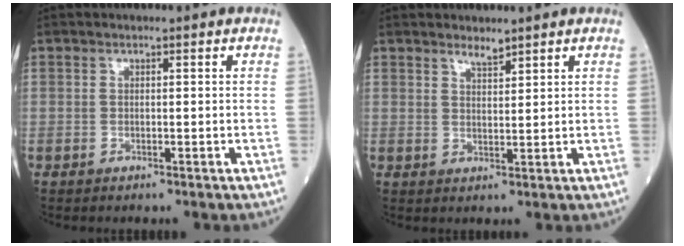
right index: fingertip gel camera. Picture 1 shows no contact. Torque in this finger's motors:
{"motor_torque": [0.01, 0.45, 0.11, 0.02]}